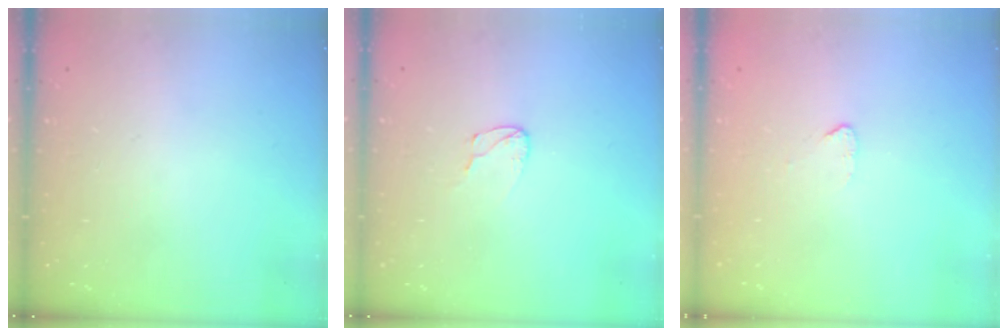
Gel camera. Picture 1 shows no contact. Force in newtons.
{"total": 3.3, "press": 3.3, "slide": 0.3}
{"total": 2.5, "press": 2.5, "slide": 0.2}